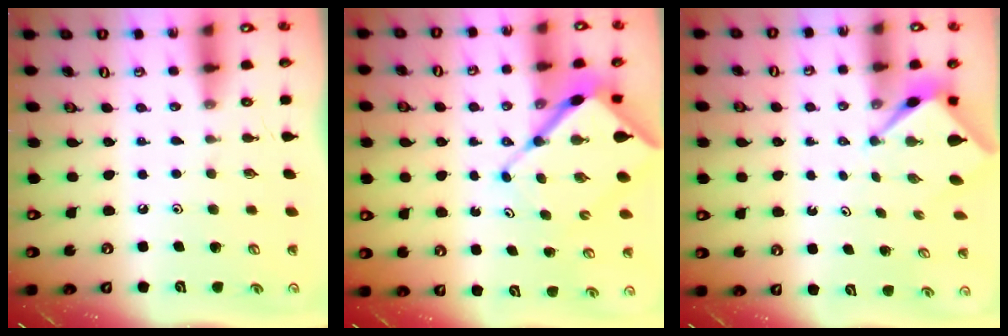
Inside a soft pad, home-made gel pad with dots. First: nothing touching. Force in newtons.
{"total": 11.4, "press": 11.4, "slide": 1.2}
{"total": 2.5, "press": 2.5, "slide": 0.2}